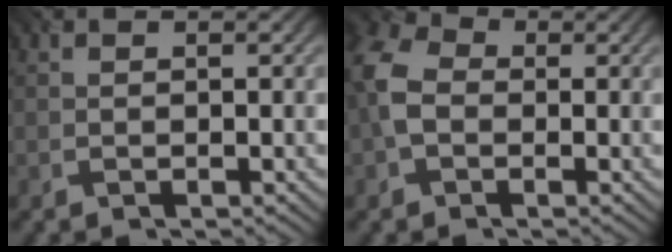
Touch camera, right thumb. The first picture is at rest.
{"total": 6.7, "force": [-0.7, 4.9, 4.4], "torque": [-0.129, 0.007, -0.028]}